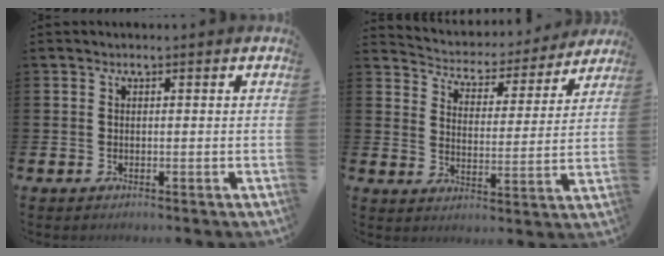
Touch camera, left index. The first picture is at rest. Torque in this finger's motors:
{"motor_torque": [1.05, -1.09, 0.22, 0.09]}